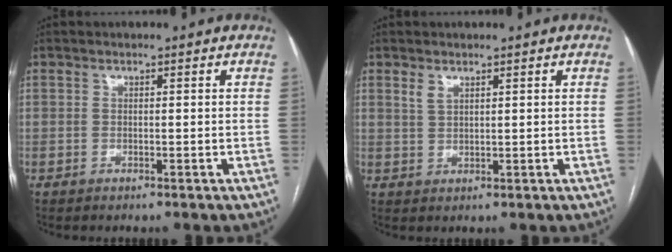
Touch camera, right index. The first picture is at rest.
{"total": 1.7, "force": [1.2, 0.7, 1.0], "torque": [-0.022, 0.001, 0.029]}